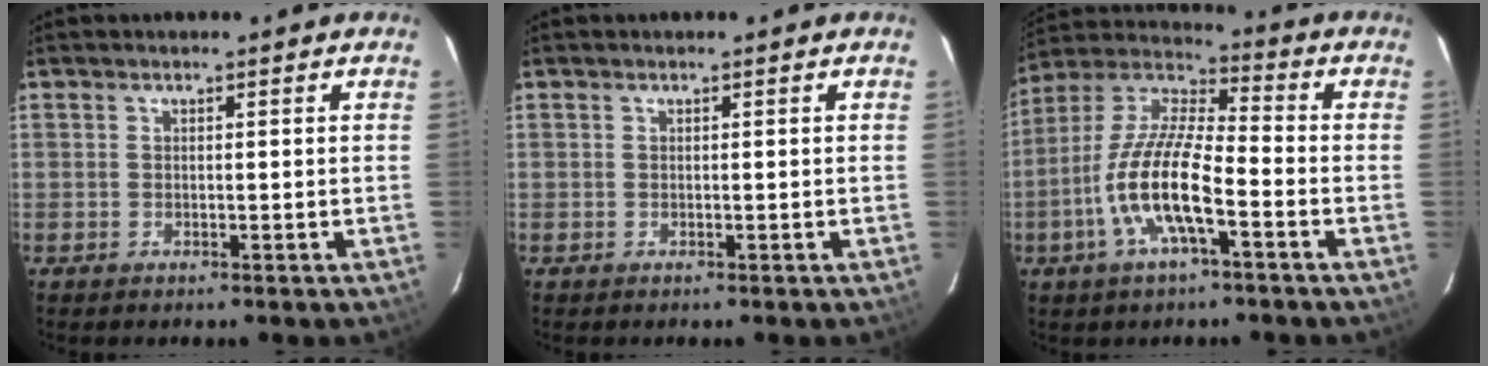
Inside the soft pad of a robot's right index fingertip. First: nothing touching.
{"total": 0.0}
{"total": 14.1, "force": [-5.4, 3.6, 12.5], "torque": [-0.258, -0.004, -0.111]}